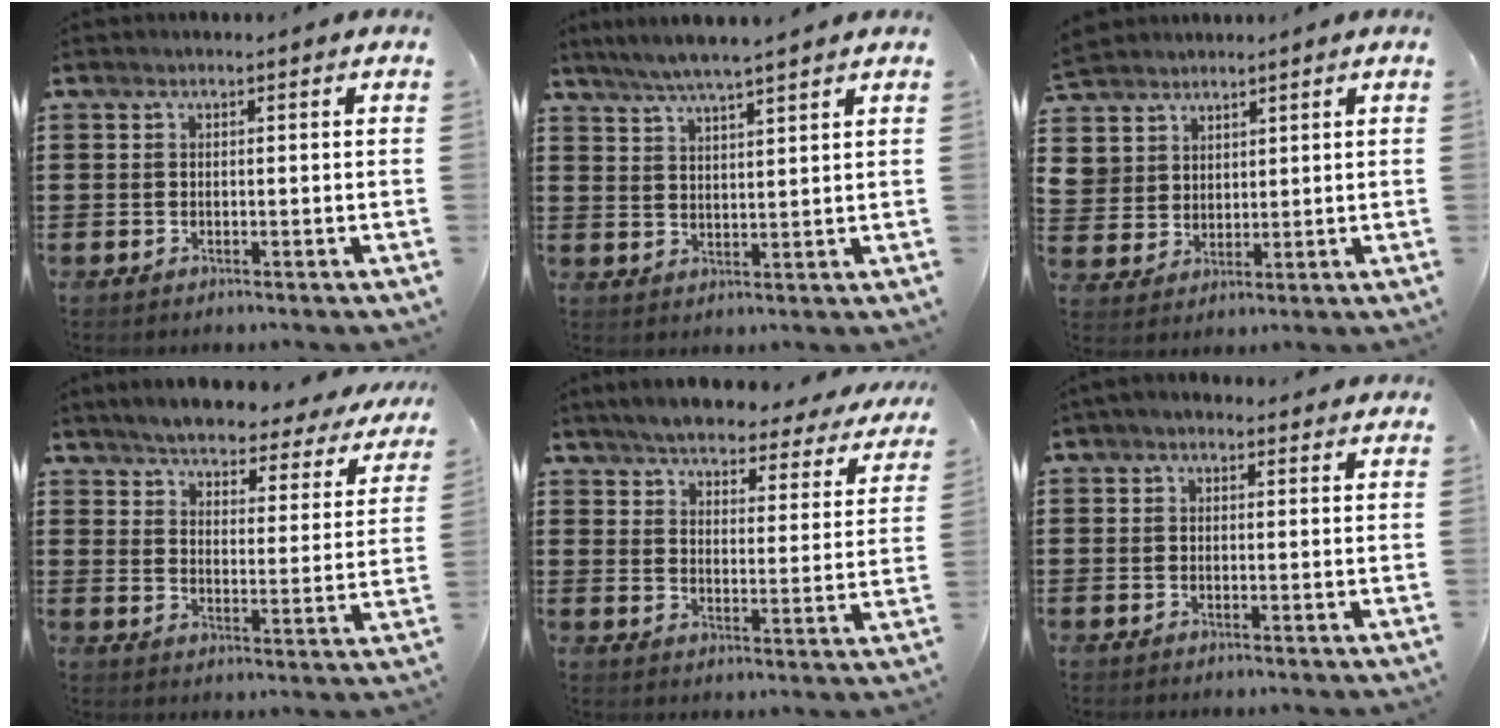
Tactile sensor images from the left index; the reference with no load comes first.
{"total": 4.3, "force": [3.8, -0.4, 1.8], "torque": [-0.046, -0.010, 0.068]}
{"total": 4.9, "force": [3.4, 3.6, -0.2], "torque": [-0.023, -0.001, 0.065]}
{"total": 4.3, "force": [4.2, 0.1, 0.9], "torque": [-0.042, -0.035, 0.066]}
{"total": 4.9, "force": [4.7, 0.3, 1.1], "torque": [-0.047, -0.033, 0.078]}
{"total": 1.3, "force": [0.5, 0.9, 0.7], "torque": [-0.017, 0.008, 0.009]}